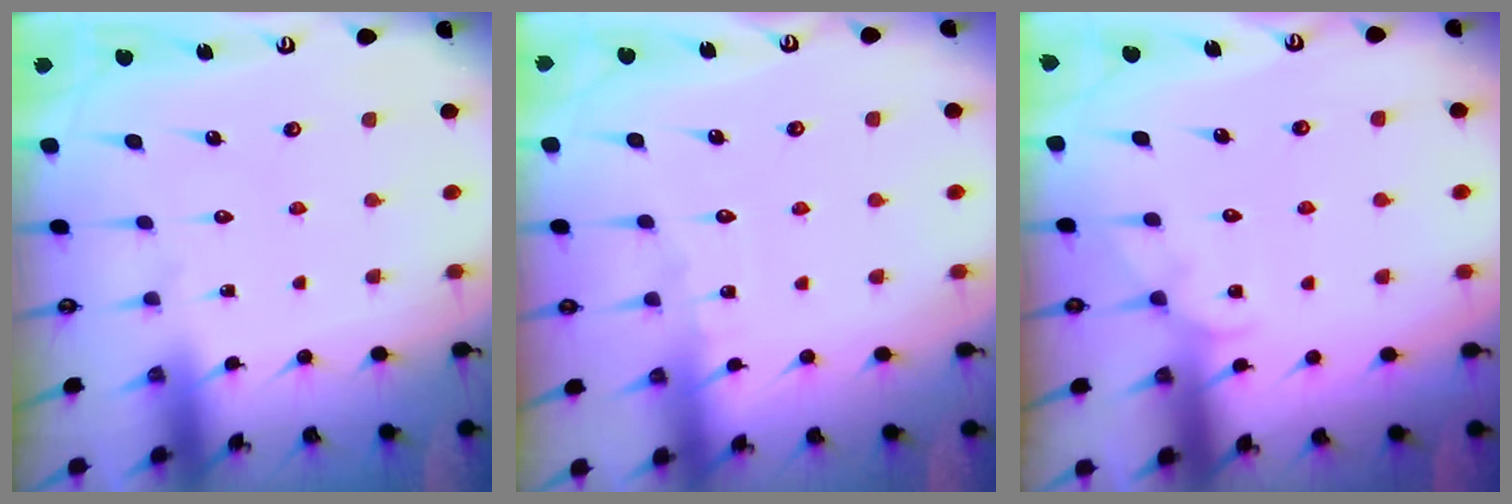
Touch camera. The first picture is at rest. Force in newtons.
{"total": 4.7, "press": 4.7, "slide": 0.4}
{"total": 3.4, "press": 3.4, "slide": 0.3}